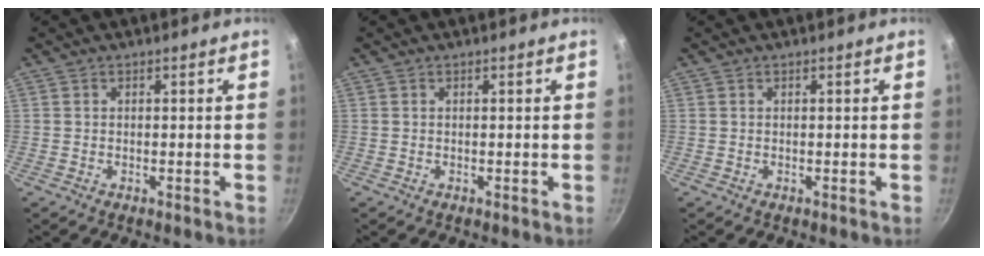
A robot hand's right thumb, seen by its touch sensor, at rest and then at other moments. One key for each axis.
{"total": 0.0}
{"total": 0.0}